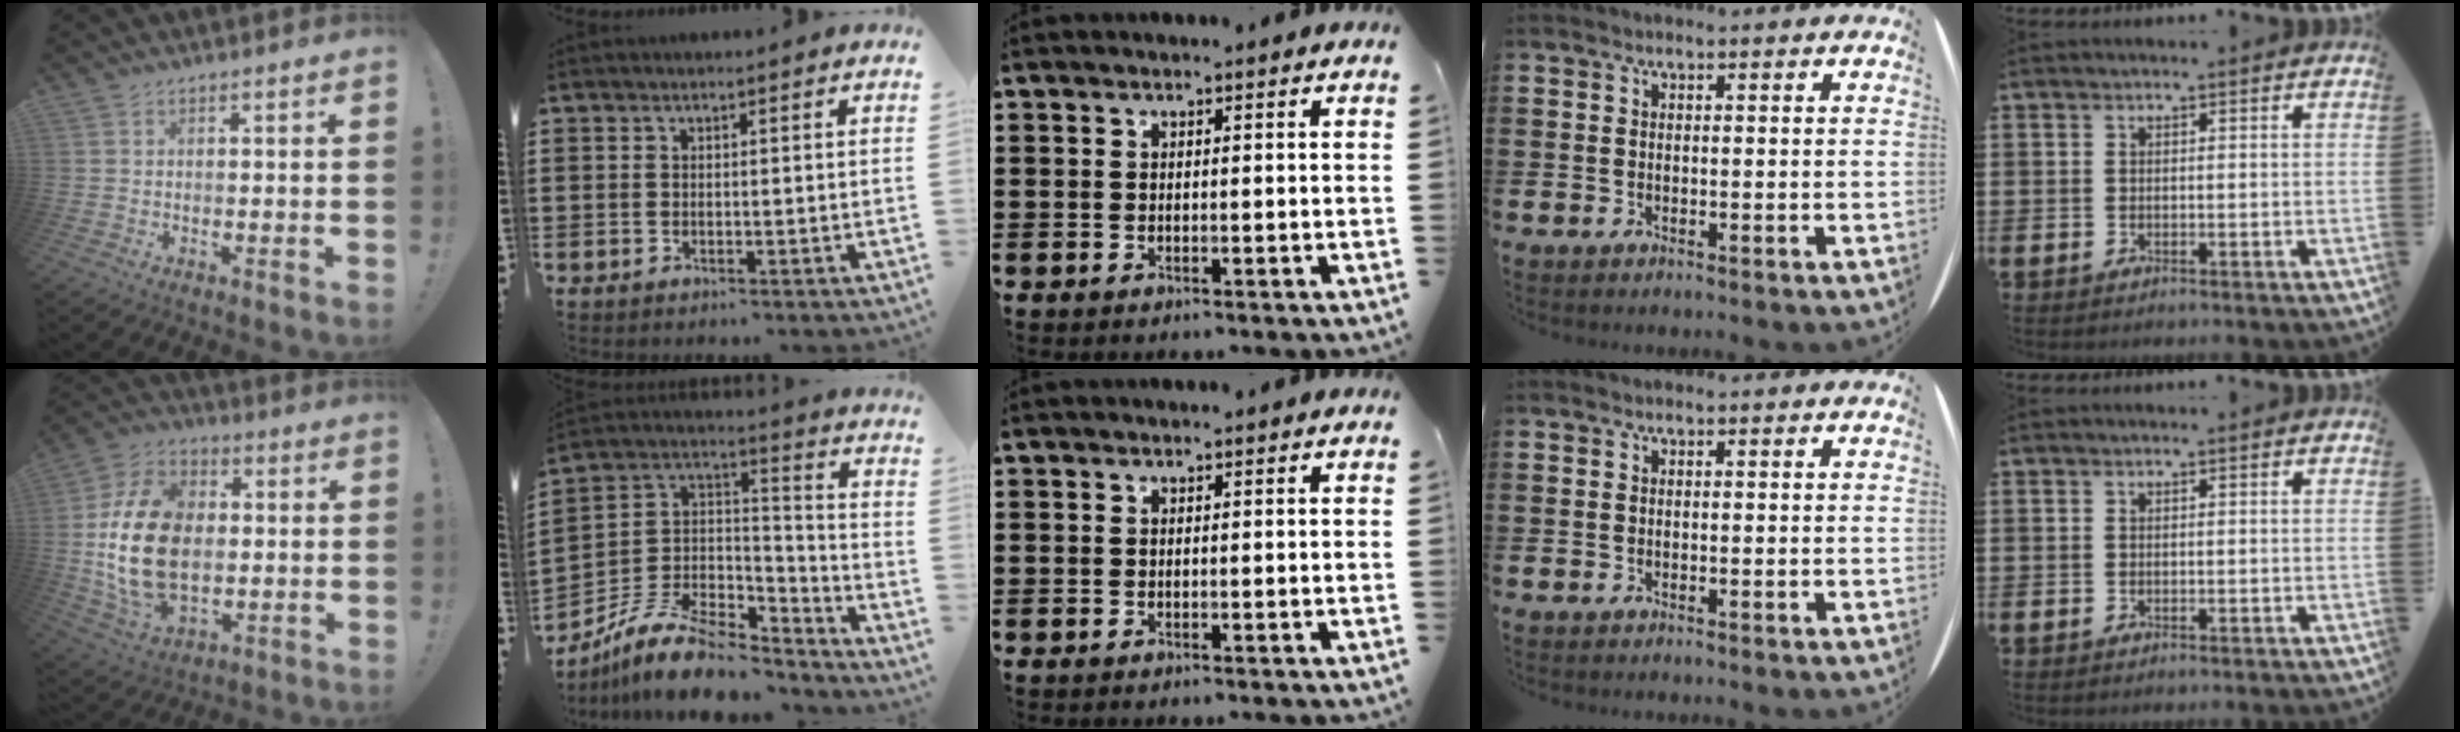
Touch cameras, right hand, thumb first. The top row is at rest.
{"thumb": {"total": 22.8, "force": [-0.5, 15.6, 16.6], "torque": [-0.312, 0.015, 0.004]}, "index": {"total": 10.8, "force": [-8.5, 4.5, 5.1], "torque": [-0.103, 0.027, -0.161]}}